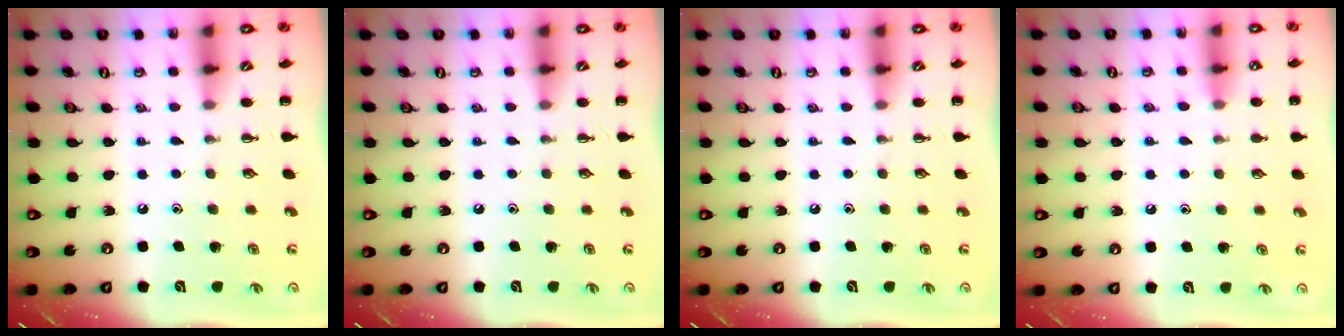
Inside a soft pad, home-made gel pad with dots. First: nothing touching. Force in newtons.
{"total": 0.0}
{"total": 0.0}
{"total": 6.8, "press": 6.4, "slide": 2.3}